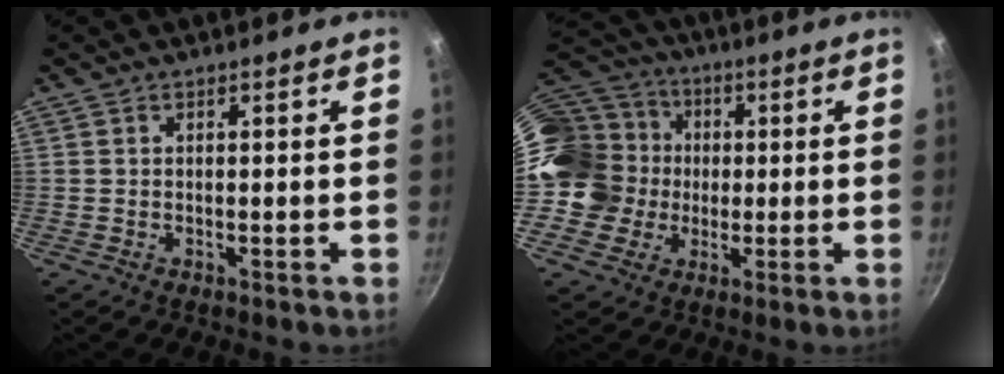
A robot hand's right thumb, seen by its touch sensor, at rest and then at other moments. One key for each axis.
{"total": 16.4, "fx": -0.2, "fy": 14.8, "fz": 7.0, "tx": -0.110, "ty": 0.042, "tz": -0.009}